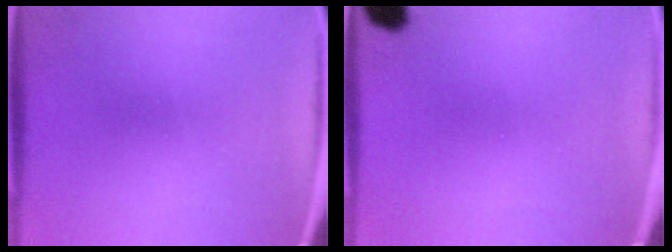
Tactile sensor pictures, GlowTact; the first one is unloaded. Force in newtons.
{"total": 4.4}